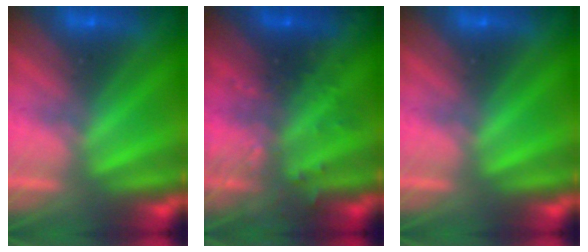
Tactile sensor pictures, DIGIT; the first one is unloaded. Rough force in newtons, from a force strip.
{"total": 2.9}
{"total": 0.0}